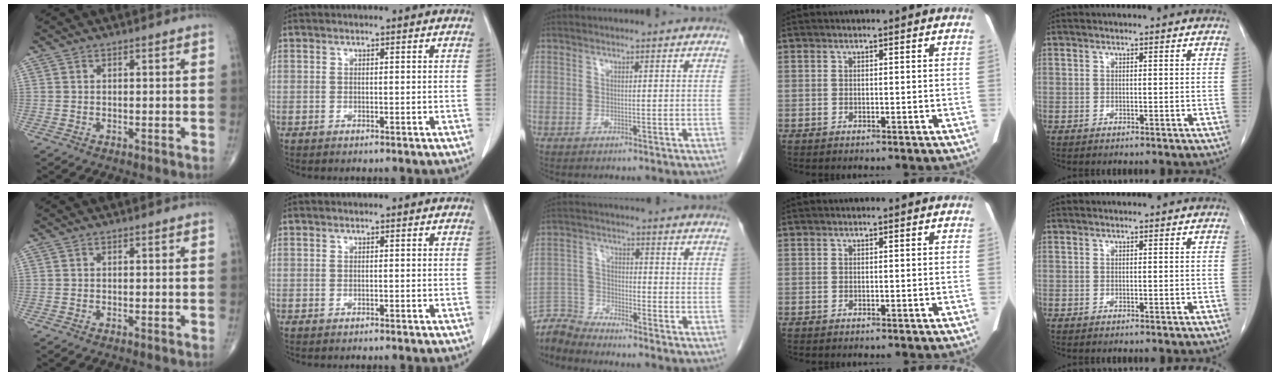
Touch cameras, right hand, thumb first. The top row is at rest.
{"index": {"total": 0.6, "force": [-0.5, -0.1, 0.2], "torque": [0.000, 0.000, -0.008]}, "middle": {"total": 5.8, "force": [-5.7, -0.3, -0.8], "torque": [0.014, 0.002, -0.111]}}